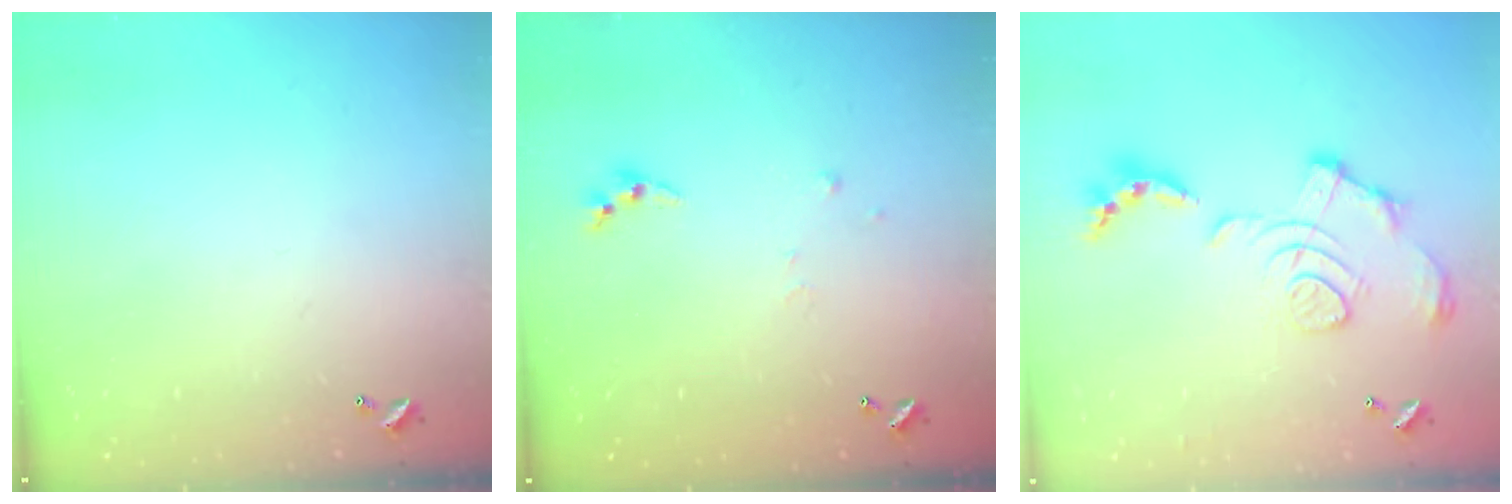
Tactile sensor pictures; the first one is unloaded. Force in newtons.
{"total": 4.9, "press": 4.9, "slide": 0.4}
{"total": 1.7, "press": 1.1, "slide": 1.3}